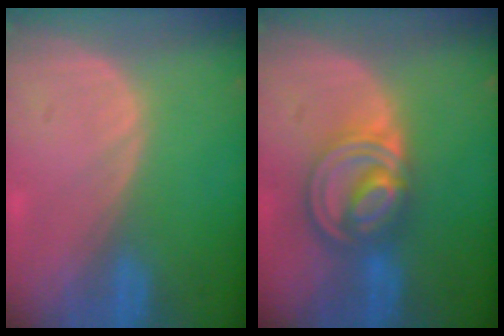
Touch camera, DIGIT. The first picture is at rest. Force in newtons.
{"total": 8.3, "press": 7.0, "slide": 4.5}